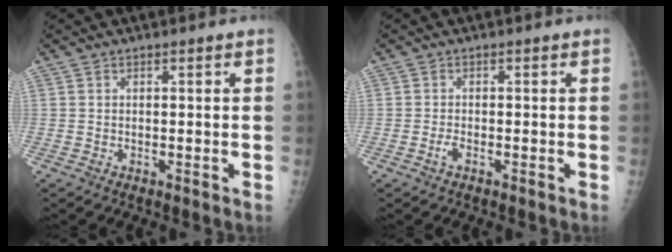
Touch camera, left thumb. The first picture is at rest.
{"total": 1.4, "force": [-0.7, 0.6, 1.0], "torque": [-0.023, 0.001, -0.016]}